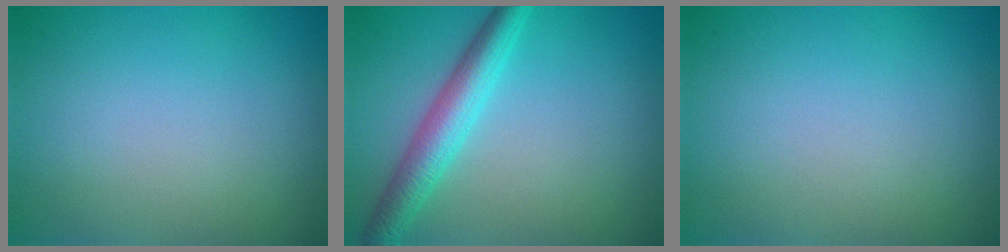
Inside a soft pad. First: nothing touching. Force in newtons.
{"total": 4.3, "press": 4.3, "slide": 0.1}
{"total": 0.0}